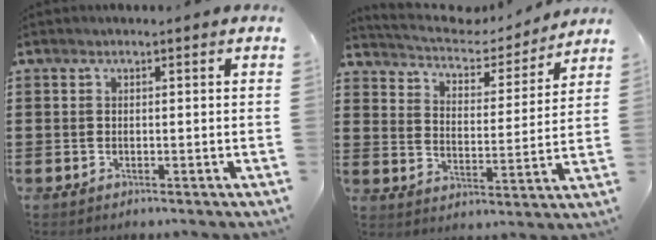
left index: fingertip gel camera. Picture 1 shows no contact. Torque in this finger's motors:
{"motor_torque": [0.00, -2.14, 0.03, 0.05]}